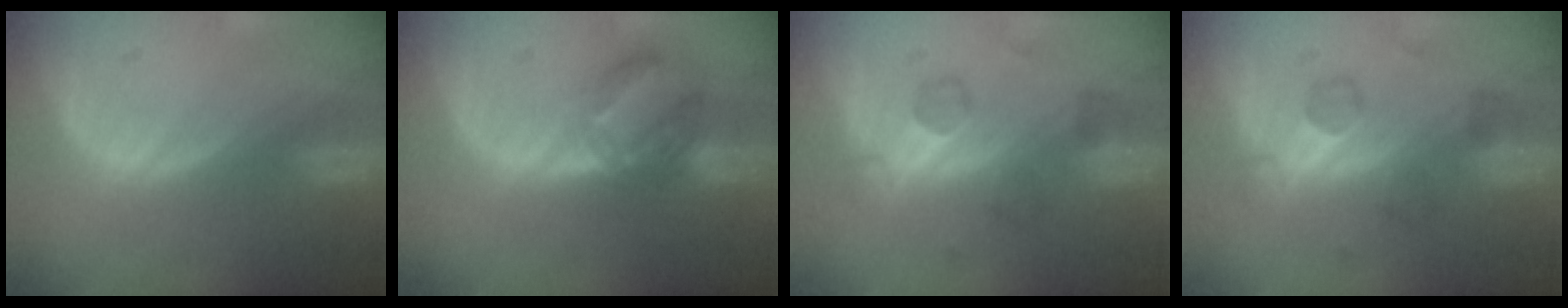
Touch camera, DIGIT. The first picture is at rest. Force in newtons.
{"total": 6.8, "press": 6.0, "slide": 3.2}
{"total": 5.2, "press": 4.9, "slide": 1.5}
{"total": 5.2, "press": 4.9, "slide": 1.5}